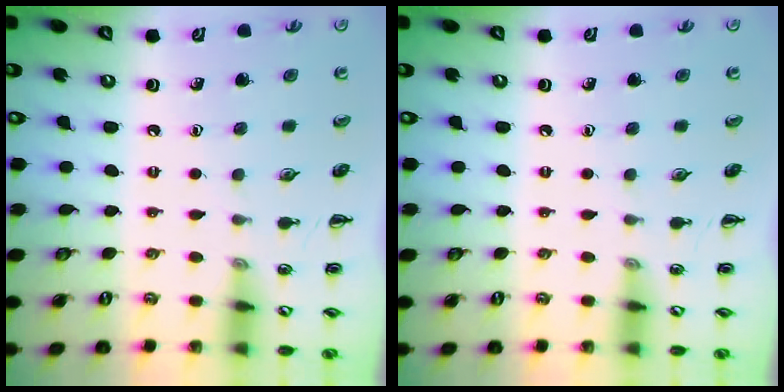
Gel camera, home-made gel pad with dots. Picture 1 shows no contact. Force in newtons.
{"total": 0.0}